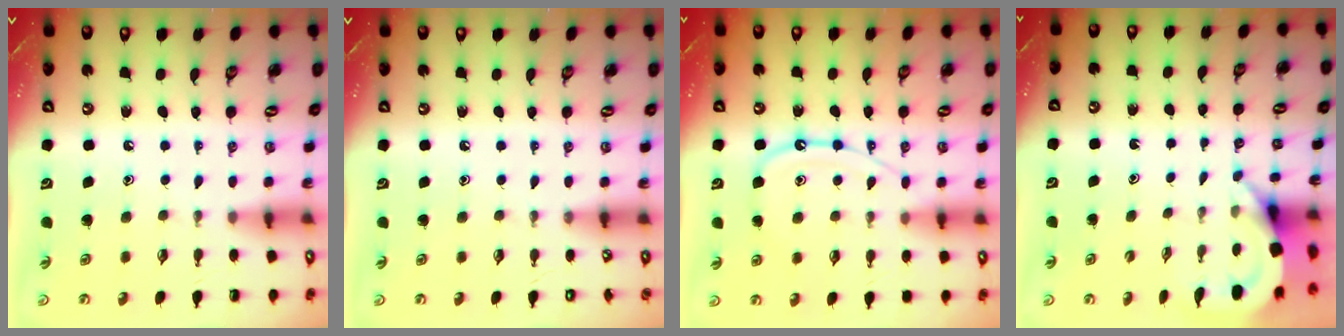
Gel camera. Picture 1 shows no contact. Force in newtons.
{"total": 0.0}
{"total": 11.0, "press": 11.0, "slide": 0.8}
{"total": 3.9, "press": 3.9, "slide": 0.2}